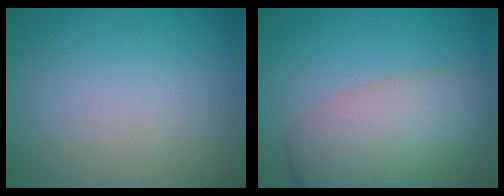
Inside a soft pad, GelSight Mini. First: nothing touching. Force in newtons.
{"total": 7.0, "press": 7.0, "slide": 0.2}